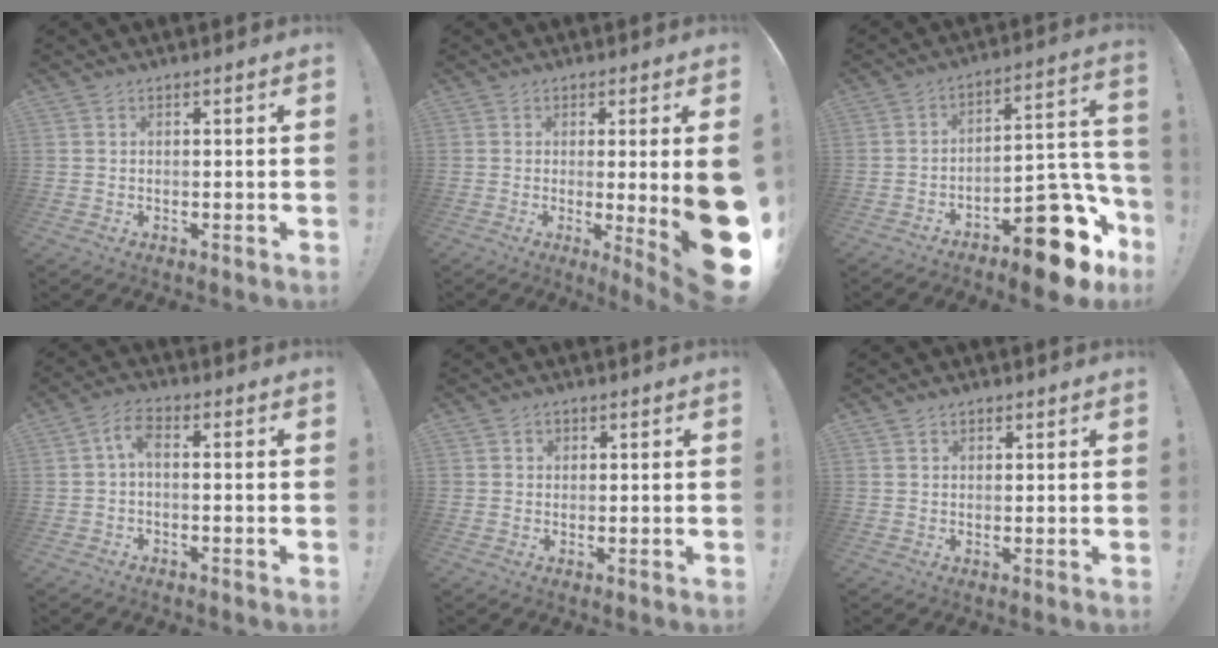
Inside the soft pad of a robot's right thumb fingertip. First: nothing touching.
{"total": 14.7, "force": [-1.4, 1.3, 14.6], "torque": [-0.190, -0.022, -0.008]}
{"total": 18.2, "force": [-12.1, 6.8, 11.8], "torque": [-0.107, 0.080, -0.191]}
{"total": 4.7, "force": [-0.1, 2.1, 4.2], "torque": [-0.100, 0.004, -0.003]}
{"total": 1.7, "force": [0.5, 1.5, 0.4], "torque": [-0.006, -0.001, 0.009]}
{"total": 1.4, "force": [0.8, 1.1, 0.4], "torque": [0.006, -0.004, 0.011]}